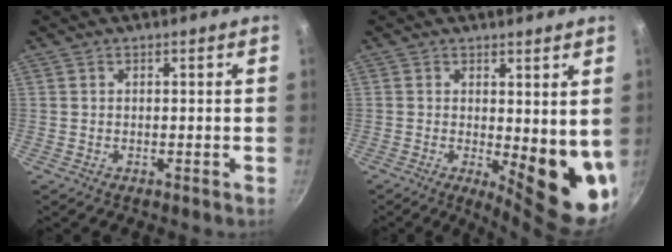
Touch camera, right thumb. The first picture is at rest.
{"total": 11.0, "force": [0.4, 4.3, 10.1], "torque": [-0.105, -0.027, 0.013]}